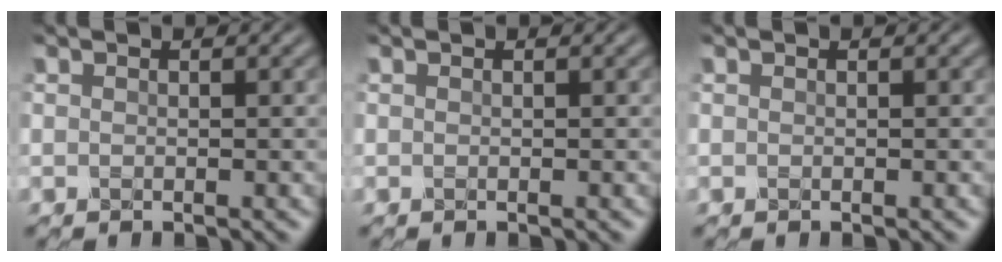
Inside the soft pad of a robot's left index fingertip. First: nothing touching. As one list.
[{"total": 0.0}, {"total": 0.0}]